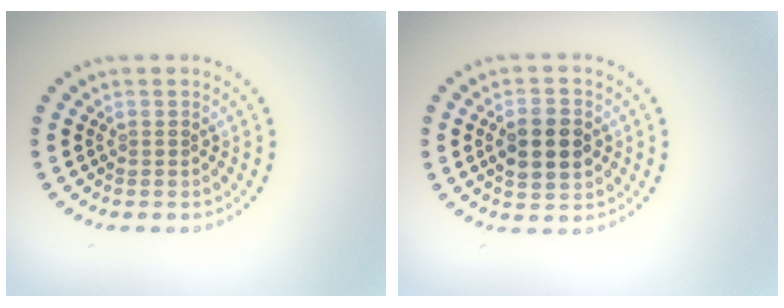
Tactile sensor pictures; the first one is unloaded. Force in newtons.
{"total": 4.4, "press": 4.4, "slide": 0.1}